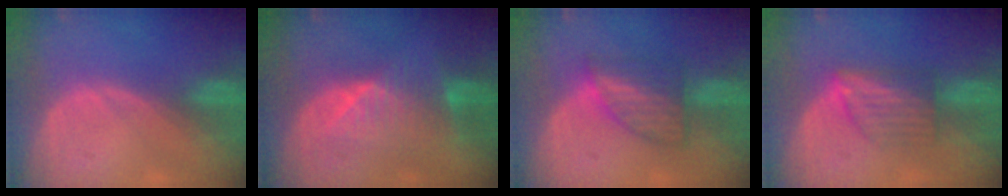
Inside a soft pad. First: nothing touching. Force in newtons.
{"total": 8.1, "press": 6.9, "slide": 4.3}
{"total": 6.0, "press": 5.9, "slide": 1.0}
{"total": 6.0, "press": 5.6, "slide": 2.2}